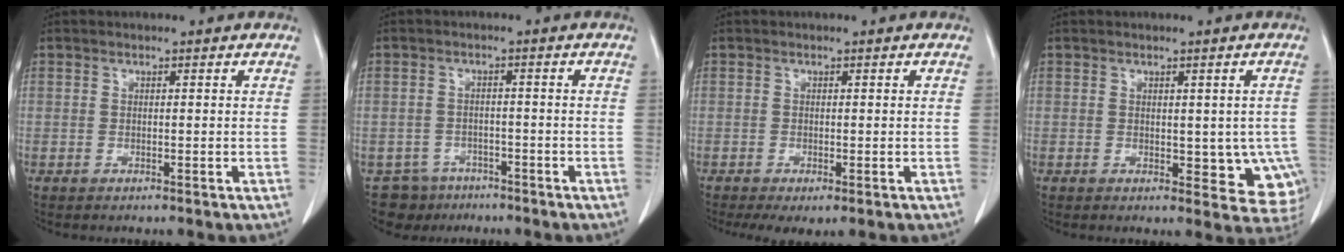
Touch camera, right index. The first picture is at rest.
{"total": 5.2, "force": [-3.8, 3.5, -0.5], "torque": [0.015, 0.008, -0.056]}
{"total": 3.4, "force": [-1.8, 1.3, 2.6], "torque": [-0.044, -0.010, -0.025]}
{"total": 6.9, "force": [-1.0, 4.2, 5.4], "torque": [-0.032, 0.001, -0.003]}